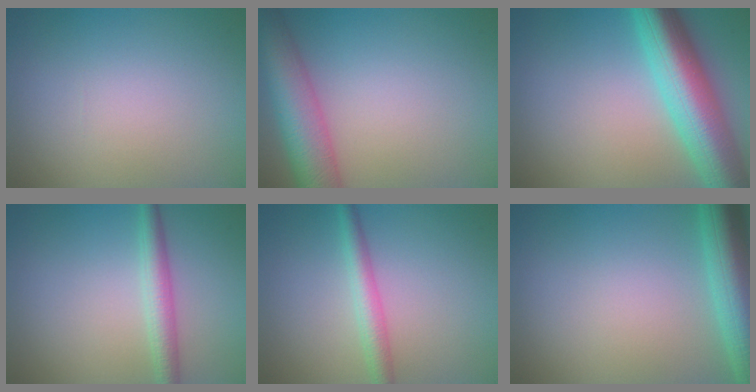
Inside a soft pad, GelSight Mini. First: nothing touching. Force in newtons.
{"total": 7.7, "press": 7.7, "slide": 0.4}
{"total": 9.8, "press": 9.8, "slide": 0.4}
{"total": 2.8, "press": 2.8, "slide": 0.0}
{"total": 2.7, "press": 2.7, "slide": 0.0}
{"total": 6.6, "press": 6.6, "slide": 0.3}